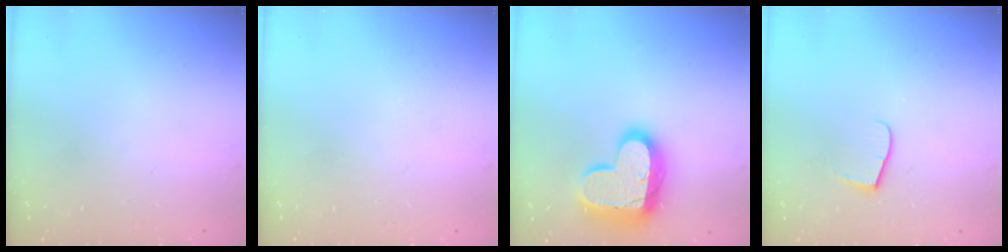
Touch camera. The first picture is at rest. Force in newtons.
{"total": 0.0}
{"total": 18.5, "press": 18.5, "slide": 1.4}
{"total": 6.5, "press": 6.5, "slide": 0.7}